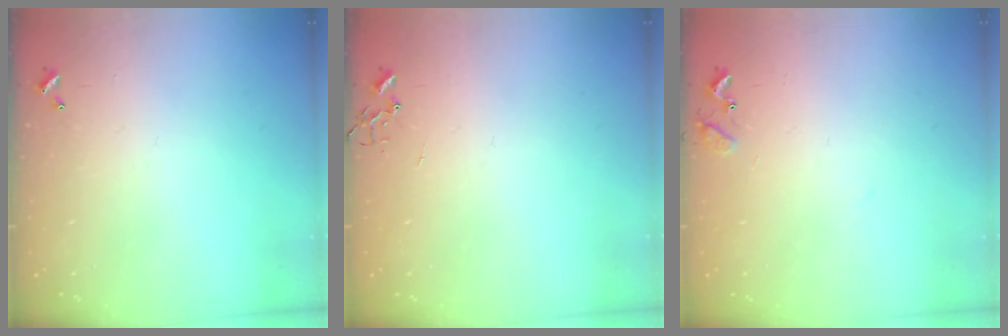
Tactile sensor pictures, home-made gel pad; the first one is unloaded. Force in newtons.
{"total": 0.0}
{"total": 8.4, "press": 8.4, "slide": 0.5}